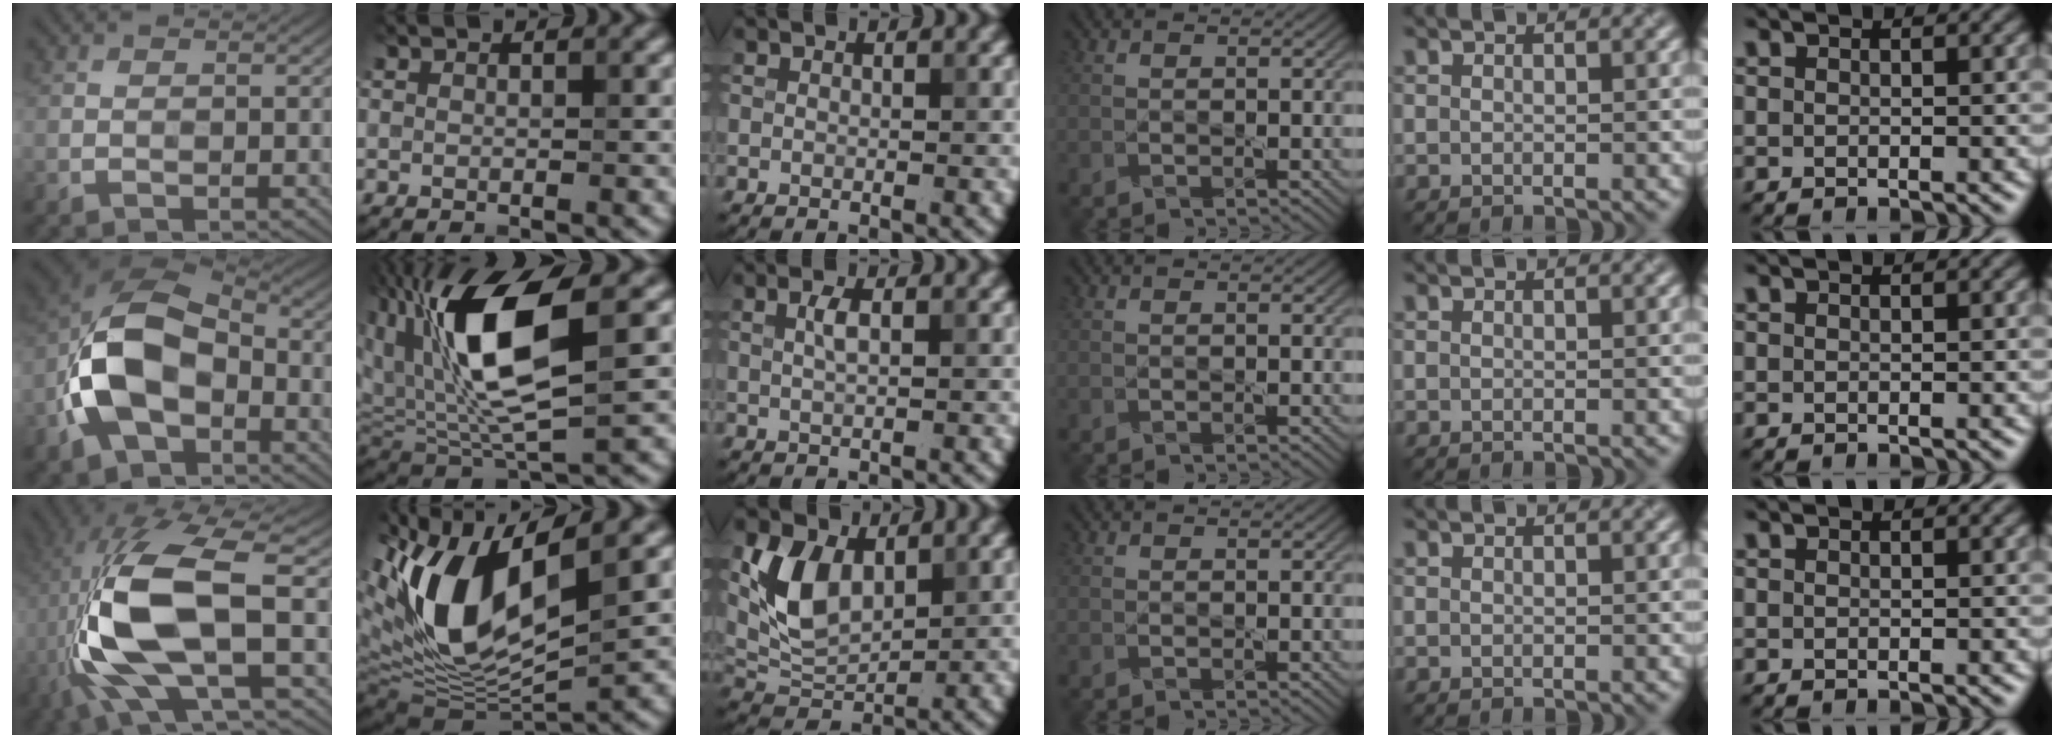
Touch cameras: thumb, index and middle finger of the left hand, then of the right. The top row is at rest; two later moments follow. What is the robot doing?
{"motion": "lift_and_place", "object": "knife"}